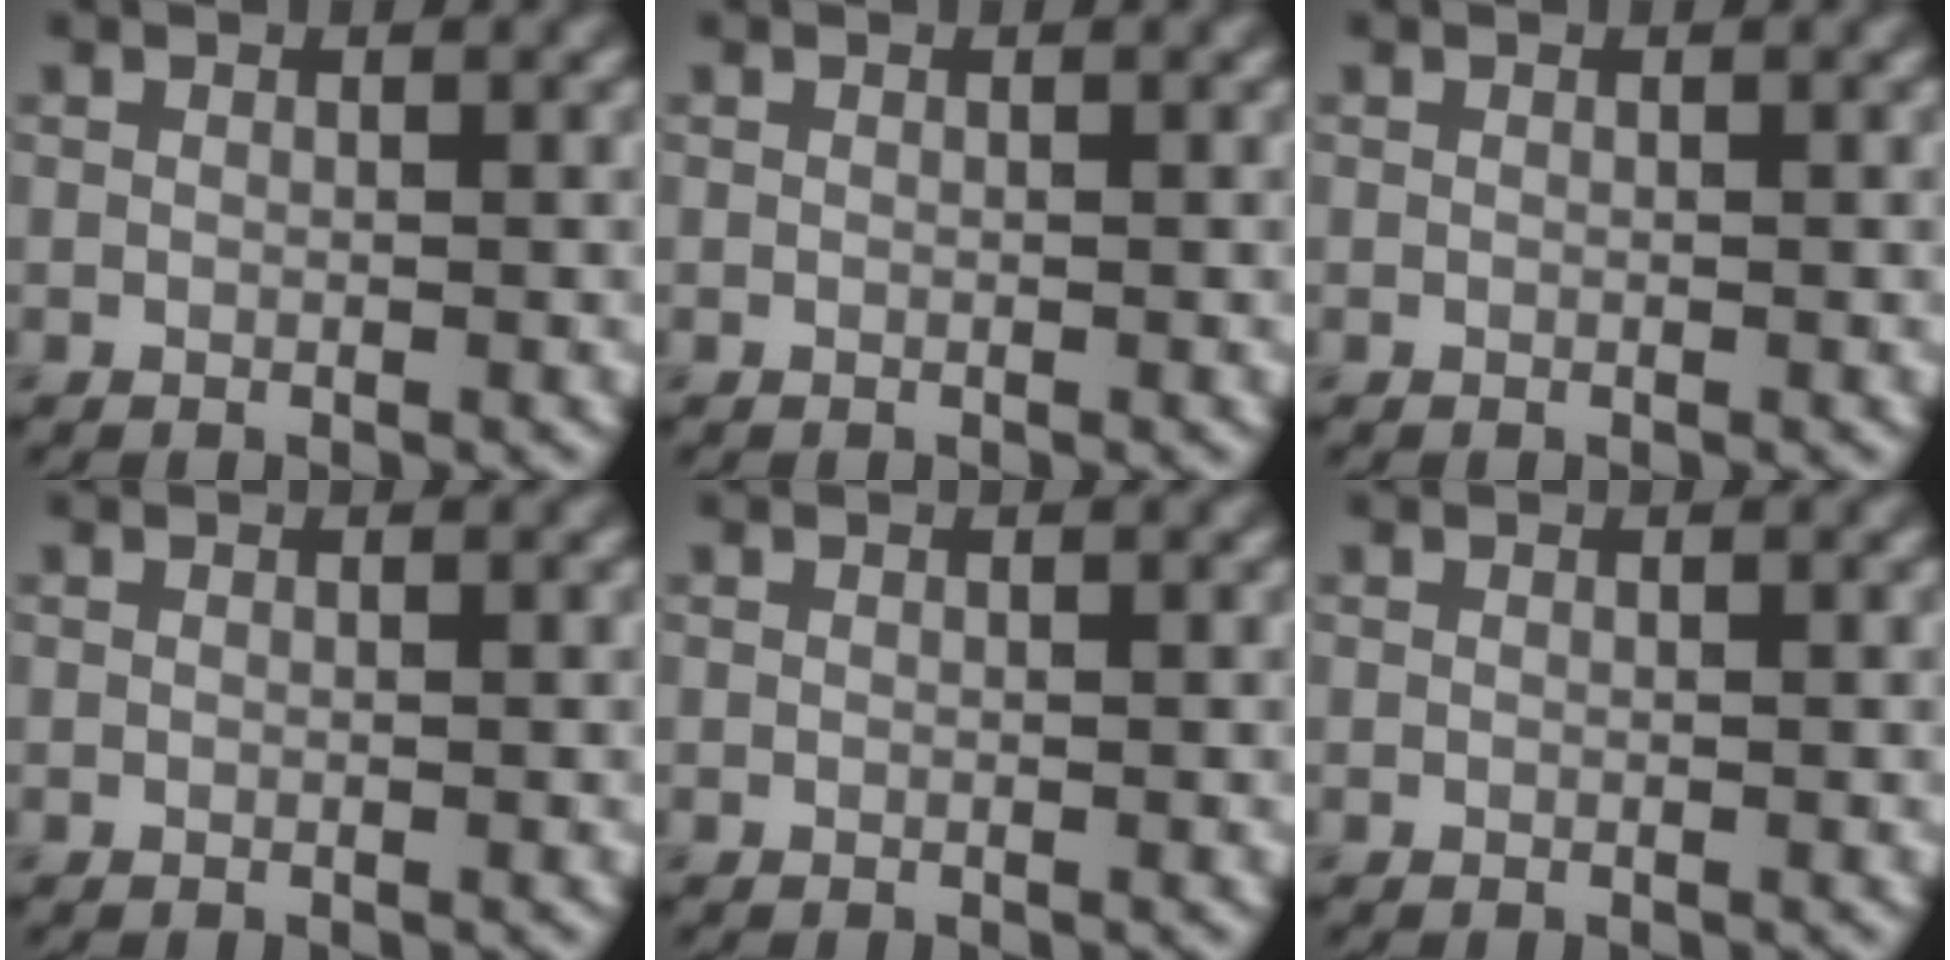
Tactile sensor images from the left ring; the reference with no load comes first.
{"total": 0.0}
{"total": 0.0}
{"total": 0.0}
{"total": 0.0}
{"total": 0.0}